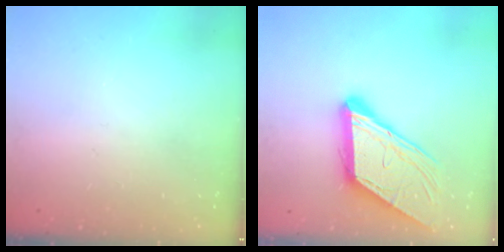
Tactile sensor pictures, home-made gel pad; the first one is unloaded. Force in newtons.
{"total": 14.0, "press": 13.9, "slide": 1.9}